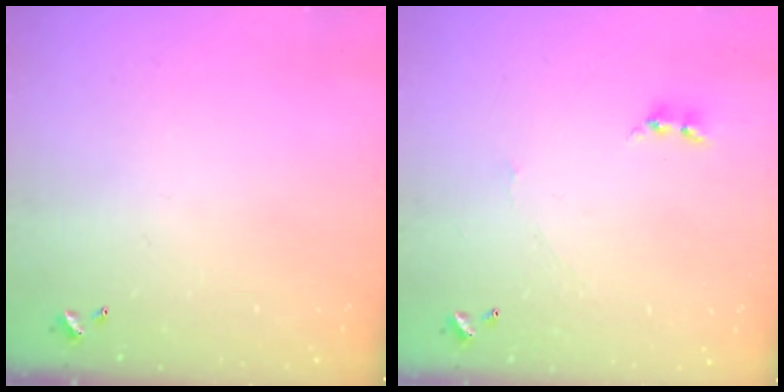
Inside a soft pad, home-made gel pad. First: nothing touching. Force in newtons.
{"total": 0.9, "press": 0.8, "slide": 0.4}